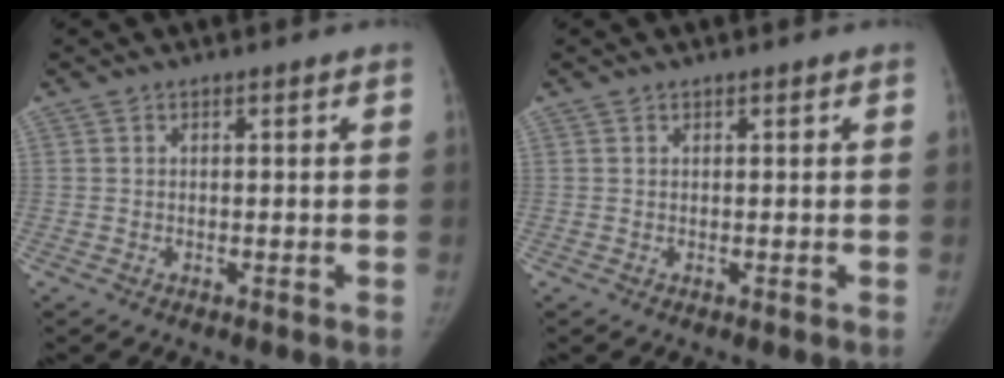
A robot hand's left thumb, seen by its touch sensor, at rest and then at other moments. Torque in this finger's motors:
{"motor_torque": [0.00, 0.00, 0.01, -0.01, 0.00]}